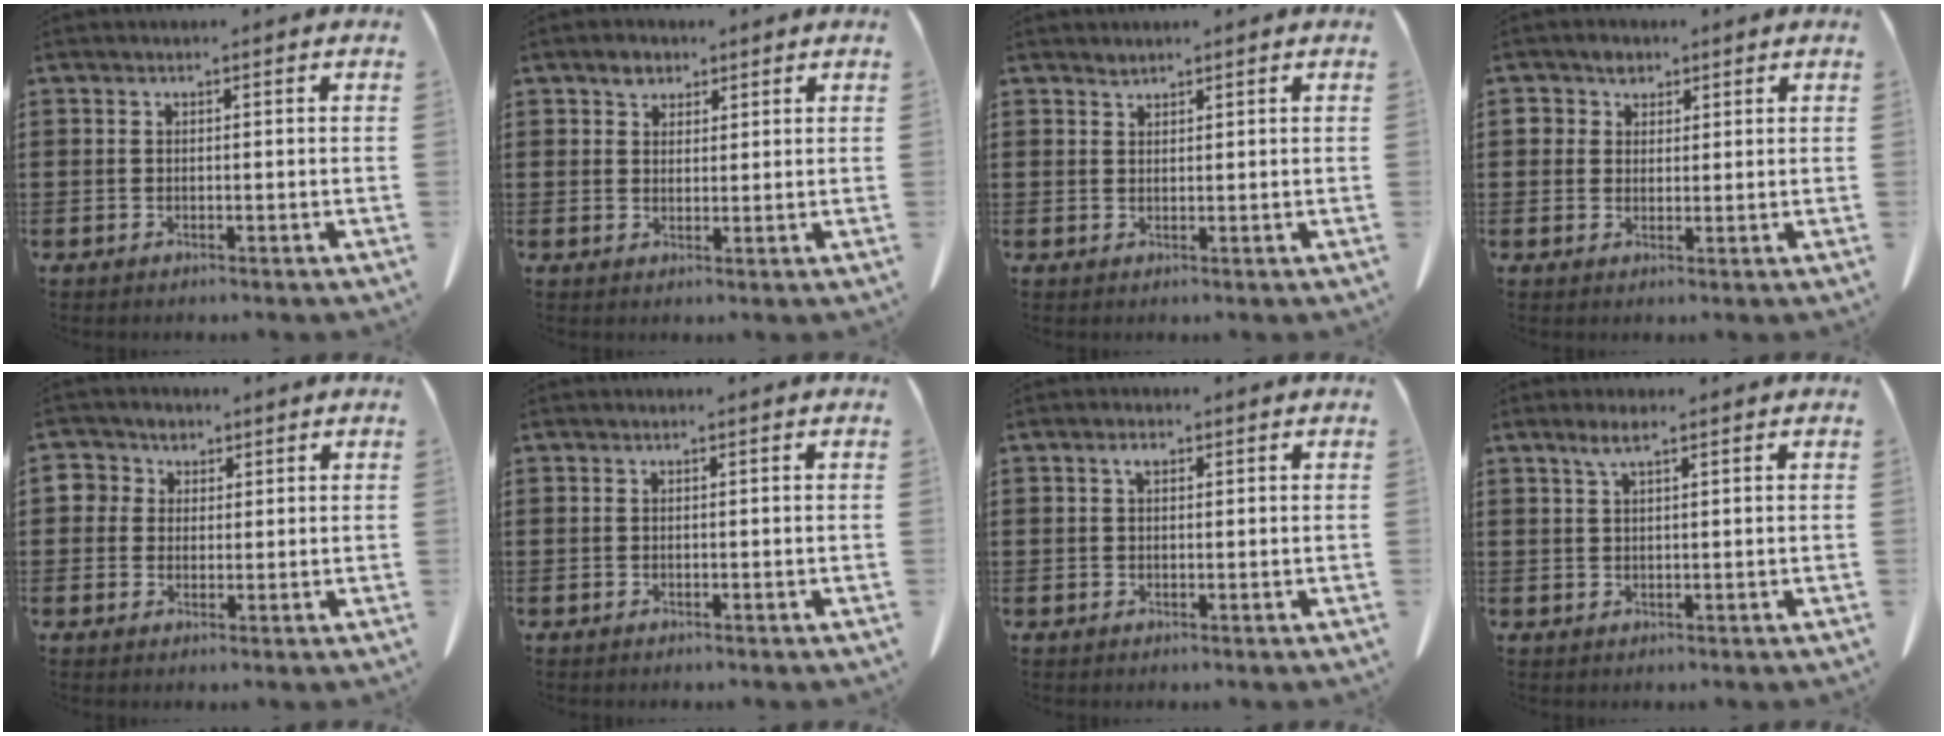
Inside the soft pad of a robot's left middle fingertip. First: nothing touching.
{"total": 2.7, "force": [1.9, 1.7, 0.8], "torque": [-0.014, 0.006, 0.034]}
{"total": 0.9, "force": [0.9, 0.2, 0.0], "torque": [-0.003, 0.000, 0.017]}
{"total": 2.9, "force": [1.8, 2.2, 0.7], "torque": [-0.014, 0.007, 0.031]}
{"total": 3.9, "force": [1.6, 3.5, 0.6], "torque": [-0.021, 0.011, 0.026]}
{"total": 0.0}
{"total": 1.7, "force": [0.6, 0.9, 1.3], "torque": [-0.029, 0.007, 0.010]}
{"total": 2.6, "force": [1.6, 0.5, 2.0], "torque": [-0.042, 0.004, 0.027]}